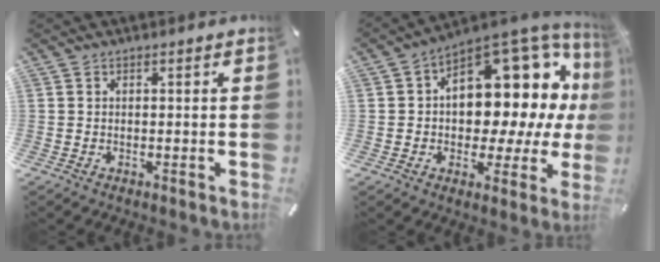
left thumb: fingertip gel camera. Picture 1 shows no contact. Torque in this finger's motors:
{"motor_torque": [2.51, 2.50, 0.63, 0.19, 0.40]}